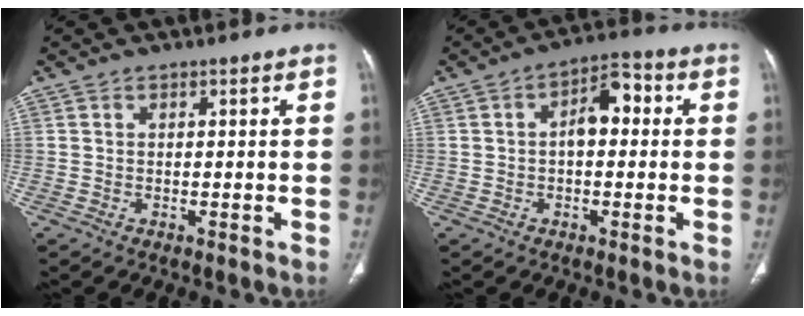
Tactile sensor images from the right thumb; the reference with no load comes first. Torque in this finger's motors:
{"motor_torque": [0.89, 2.27, 0.60, -0.39, 0.01]}